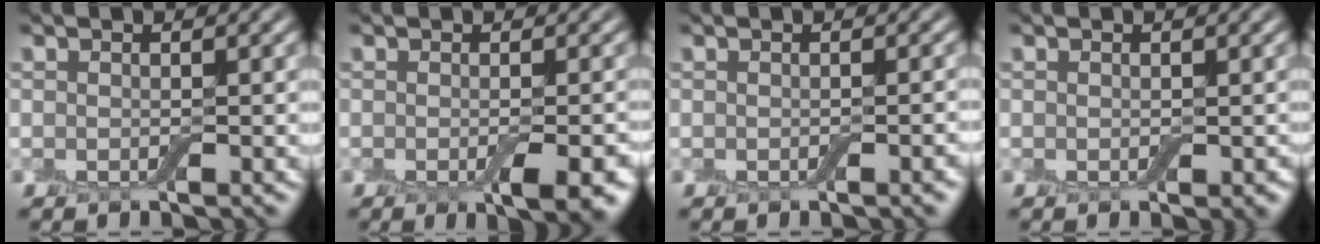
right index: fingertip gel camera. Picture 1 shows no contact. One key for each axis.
{"total": 3.8, "fx": -1.3, "fy": 0.9, "fz": 3.5, "tx": -0.053, "ty": -0.011, "tz": -0.015}
{"total": 1.1, "fx": -0.5, "fy": 0.1, "fz": 1.0, "tx": -0.012, "ty": 0.000, "tz": -0.005}
{"total": 0.9, "fx": -0.2, "fy": 0.4, "fz": 0.7, "tx": -0.010, "ty": -0.003, "tz": -0.001}